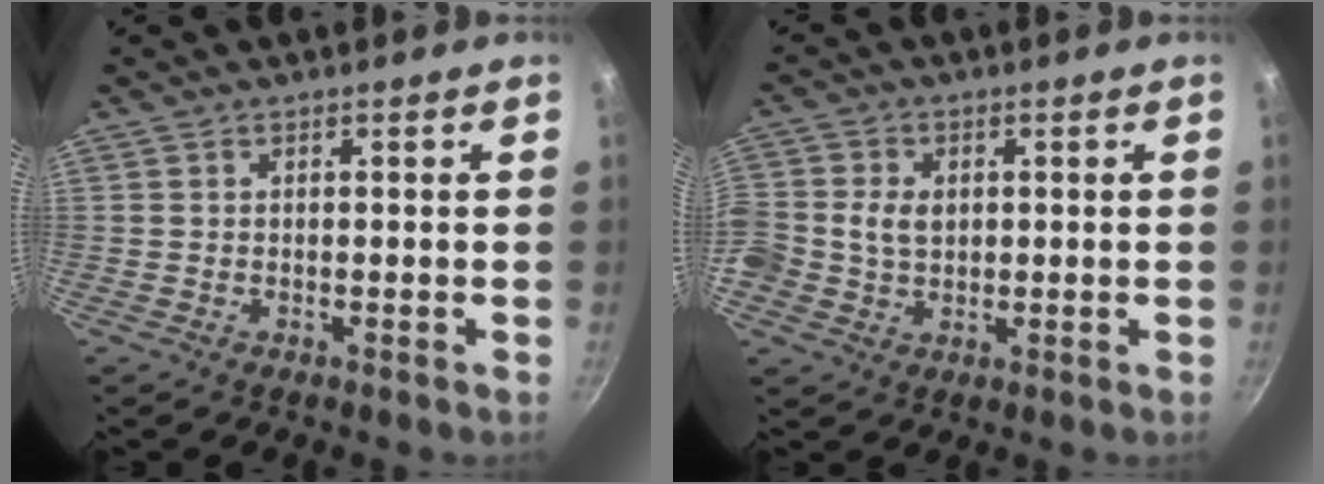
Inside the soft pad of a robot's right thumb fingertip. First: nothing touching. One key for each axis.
{"total": 7.1, "fx": 0.2, "fy": 6.0, "fz": 3.8, "tx": -0.070, "ty": 0.015, "tz": -0.003}